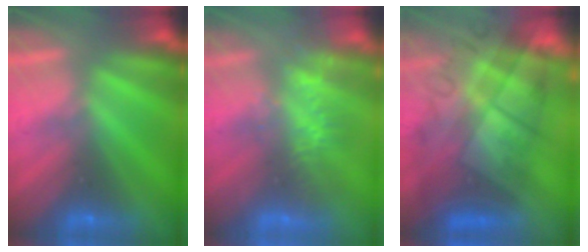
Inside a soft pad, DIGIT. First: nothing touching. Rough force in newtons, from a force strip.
{"total": 3.3}
{"total": 14.6}